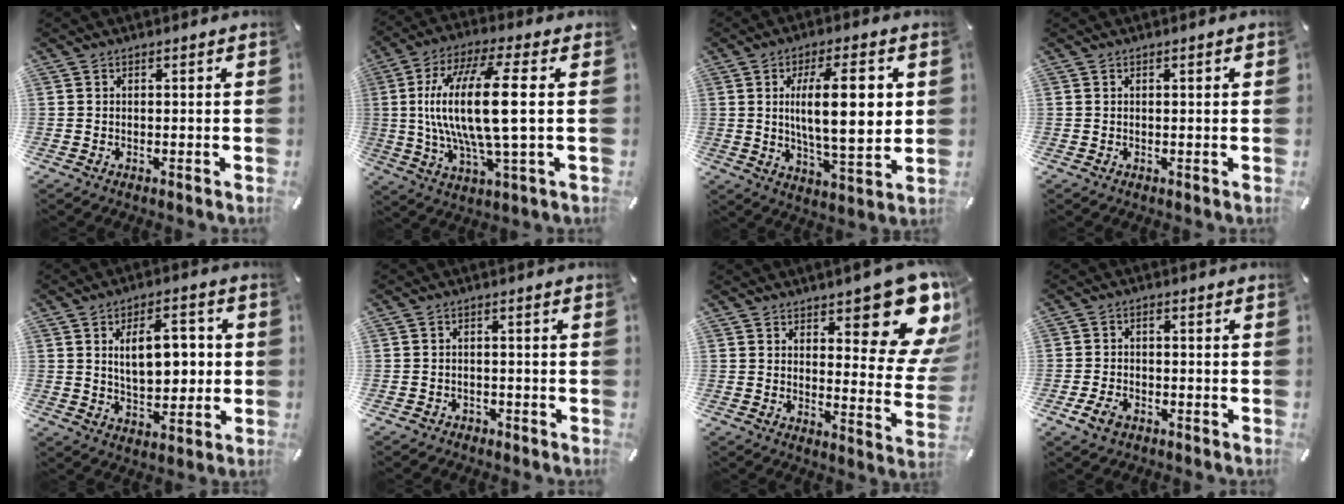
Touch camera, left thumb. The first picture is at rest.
{"total": 19.0, "force": [1.3, 4.6, 18.4], "torque": [-0.389, -0.014, 0.004]}
{"total": 16.1, "force": [2.9, 5.4, 14.9], "torque": [-0.238, -0.009, 0.038]}
{"total": 0.9, "force": [0.2, 0.1, 0.9], "torque": [-0.016, 0.000, 0.002]}
{"total": 11.9, "force": [2.0, 6.8, 9.6], "torque": [-0.136, 0.001, 0.032]}
{"total": 1.8, "force": [-1.3, 1.2, 0.4], "torque": [-0.008, 0.007, -0.029]}
{"total": 16.7, "force": [10.4, 6.4, 11.4], "torque": [-0.125, -0.094, 0.173]}
{"total": 4.4, "force": [-2.2, 2.8, 2.6], "torque": [-0.062, 0.006, -0.044]}